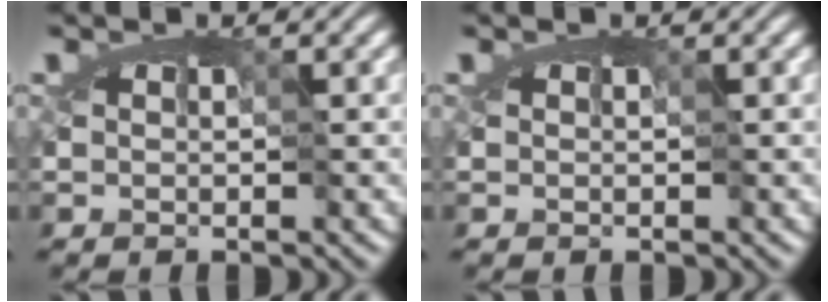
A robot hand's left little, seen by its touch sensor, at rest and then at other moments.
{"total": 0.0}